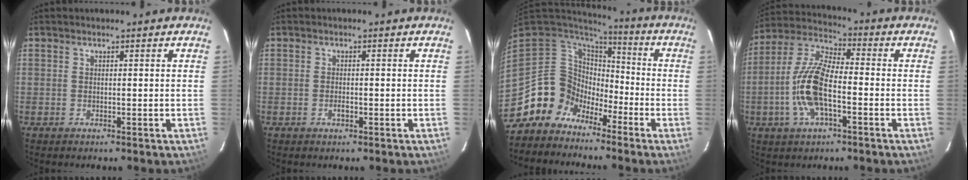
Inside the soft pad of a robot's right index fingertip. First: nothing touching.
{"total": 1.5, "force": [-0.6, 0.8, 1.1], "torque": [-0.021, 0.000, -0.011]}
{"total": 11.2, "force": [-7.0, 8.8, 0.7], "torque": [-0.036, 0.038, -0.134]}
{"total": 13.0, "force": [-3.6, 5.1, 11.4], "torque": [-0.244, 0.003, -0.075]}